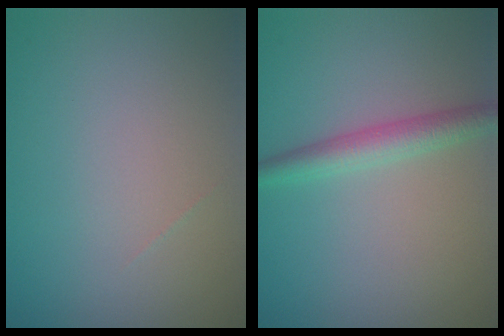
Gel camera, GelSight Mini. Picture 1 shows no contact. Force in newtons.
{"total": 2.7, "press": 2.7, "slide": 0.0}